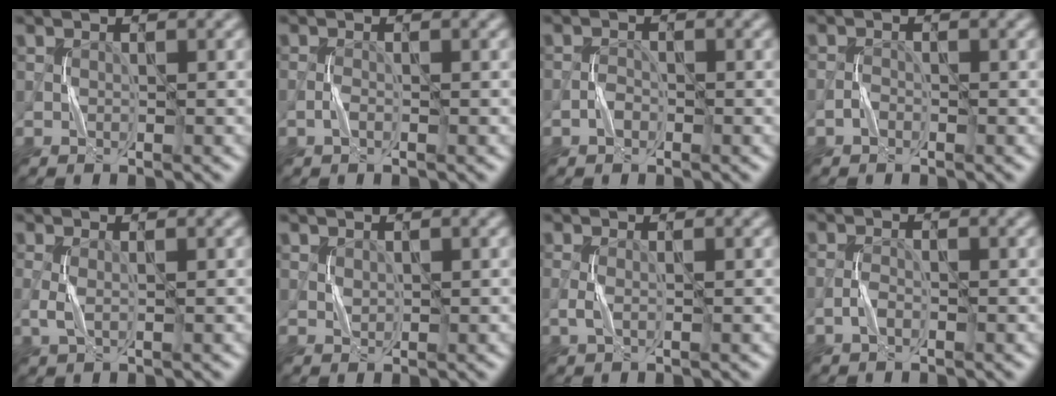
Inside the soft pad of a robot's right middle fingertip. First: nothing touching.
{"total": 0.7, "force": [-0.5, 0.0, 0.4], "torque": [-0.015, 0.003, -0.011]}
{"total": 0.8, "force": [-0.6, 0.4, 0.2], "torque": [-0.008, 0.004, -0.013]}
{"total": 0.6, "force": [-0.6, 0.1, 0.2], "torque": [-0.005, 0.004, -0.013]}
{"total": 1.1, "force": [0.0, 0.2, 1.1], "torque": [-0.035, 0.000, 0.000]}
{"total": 0.6, "force": [0.5, 0.3, 0.0], "torque": [-0.005, -0.002, 0.014]}
{"total": 0.8, "force": [-0.3, 0.0, 0.8], "torque": [-0.026, 0.001, -0.006]}
{"total": 1.0, "force": [-0.7, 0.2, 0.6], "torque": [-0.016, 0.004, -0.016]}